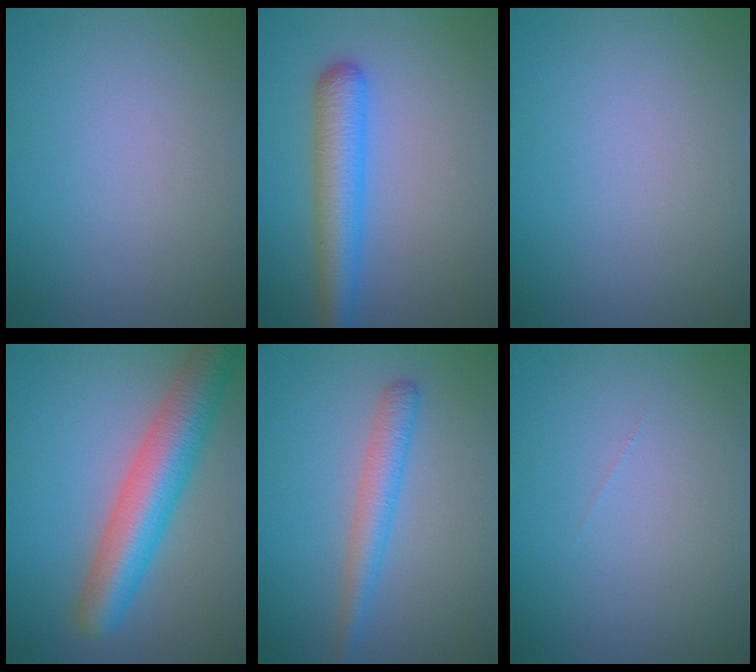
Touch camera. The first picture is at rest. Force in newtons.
{"total": 4.7, "press": 4.7, "slide": 0.1}
{"total": 0.0}
{"total": 7.4, "press": 7.4, "slide": 0.4}
{"total": 2.8, "press": 2.8, "slide": 0.2}
{"total": 0.0}